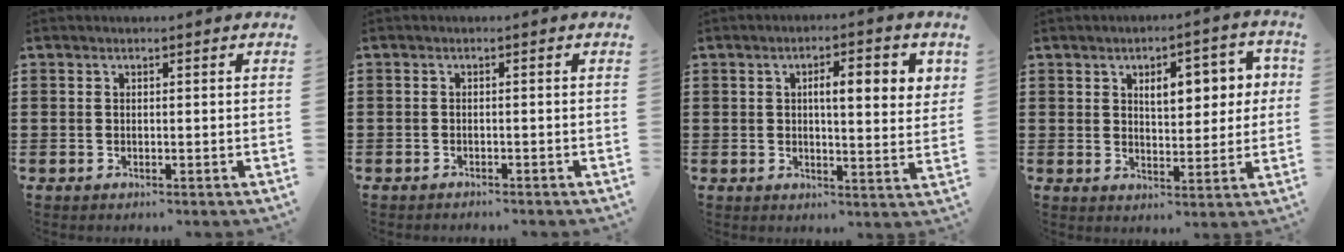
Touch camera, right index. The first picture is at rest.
{"total": 0.9, "force": [-0.9, 0.1, 0.0], "torque": [-0.003, 0.001, -0.020]}
{"total": 5.5, "force": [1.4, 1.3, 5.1], "torque": [-0.084, 0.000, 0.016]}
{"total": 6.7, "force": [1.9, 3.4, 5.4], "torque": [-0.083, -0.001, 0.022]}